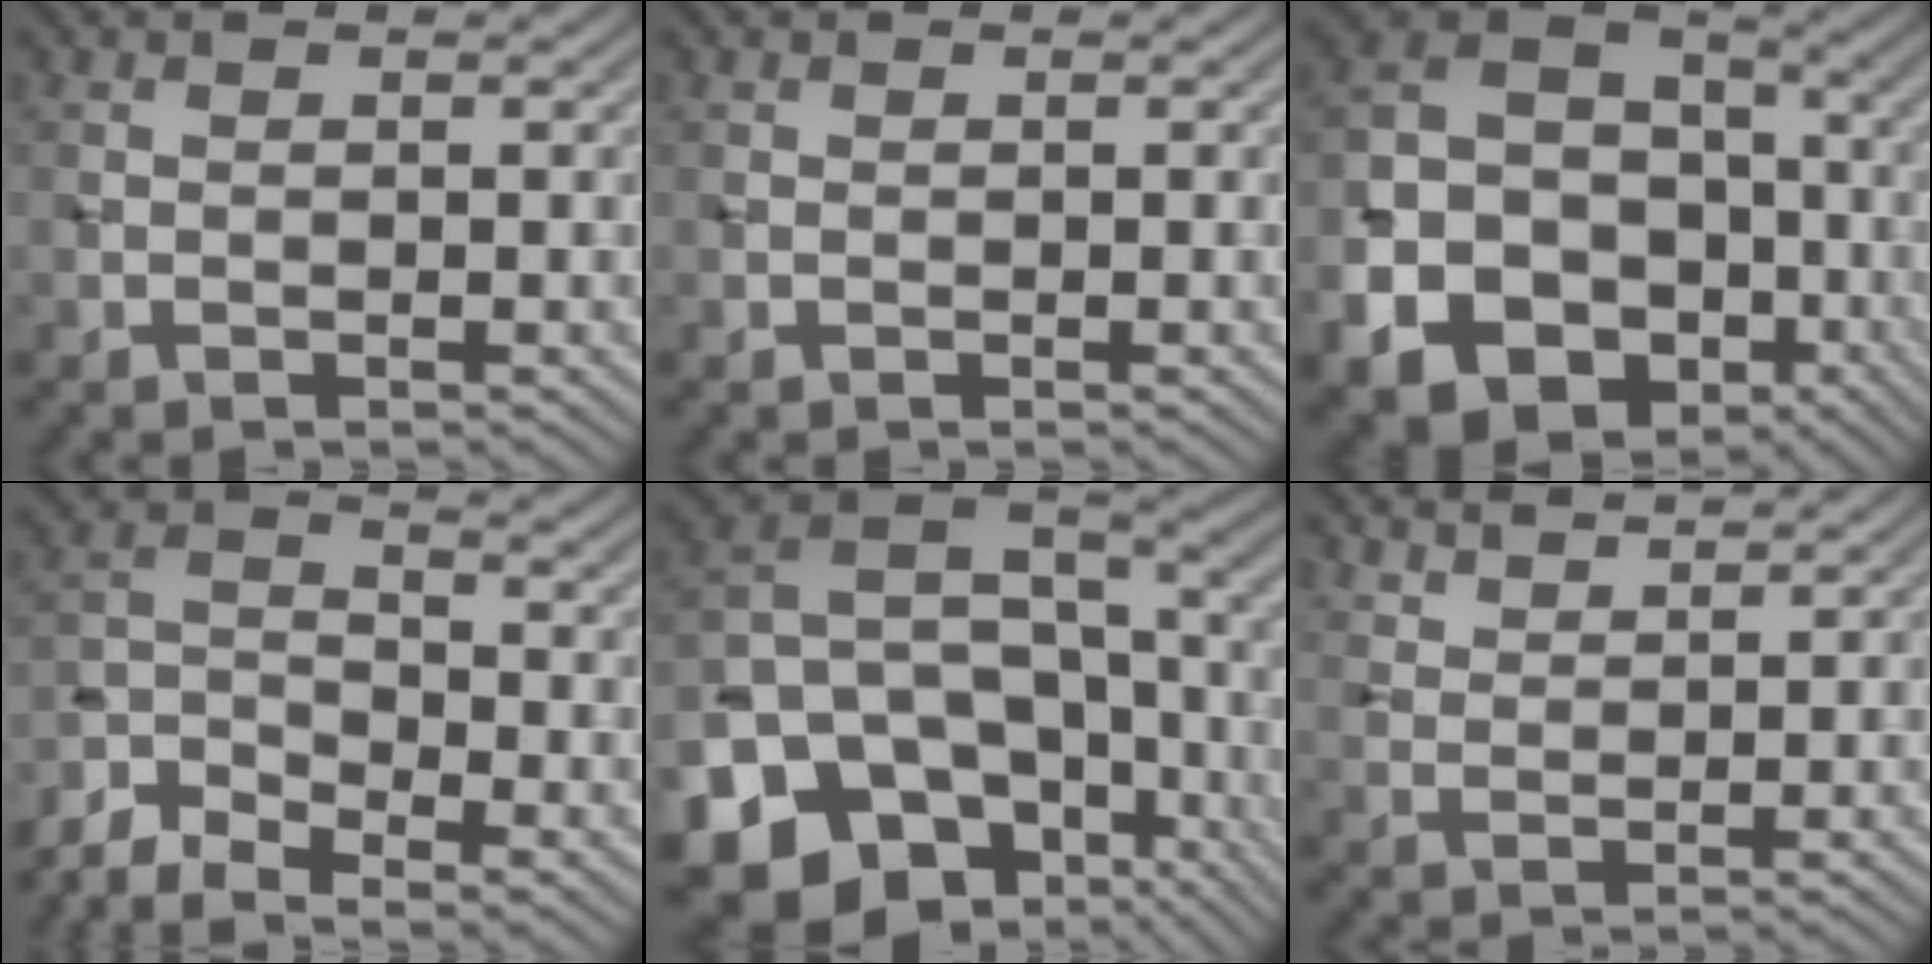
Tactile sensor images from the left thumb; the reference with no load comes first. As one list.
[{"total": 0.5, "force": [0.0, 0.5, 0.0], "torque": [0.003, -0.003, 0.000]}, {"total": 22.2, "force": [-9.8, 17.9, 8.7], "torque": [-0.201, -0.075, -0.168]}, {"total": 7.9, "force": [-5.8, 2.9, 4.6], "torque": [-0.099, -0.016, -0.126]}, {"total": 19.3, "force": [-8.0, 14.5, 10.0], "torque": [-0.239, -0.030, -0.092]}, {"total": 4.7, "force": [4.2, 1.0, 1.6], "torque": [-0.035, -0.010, 0.095]}]